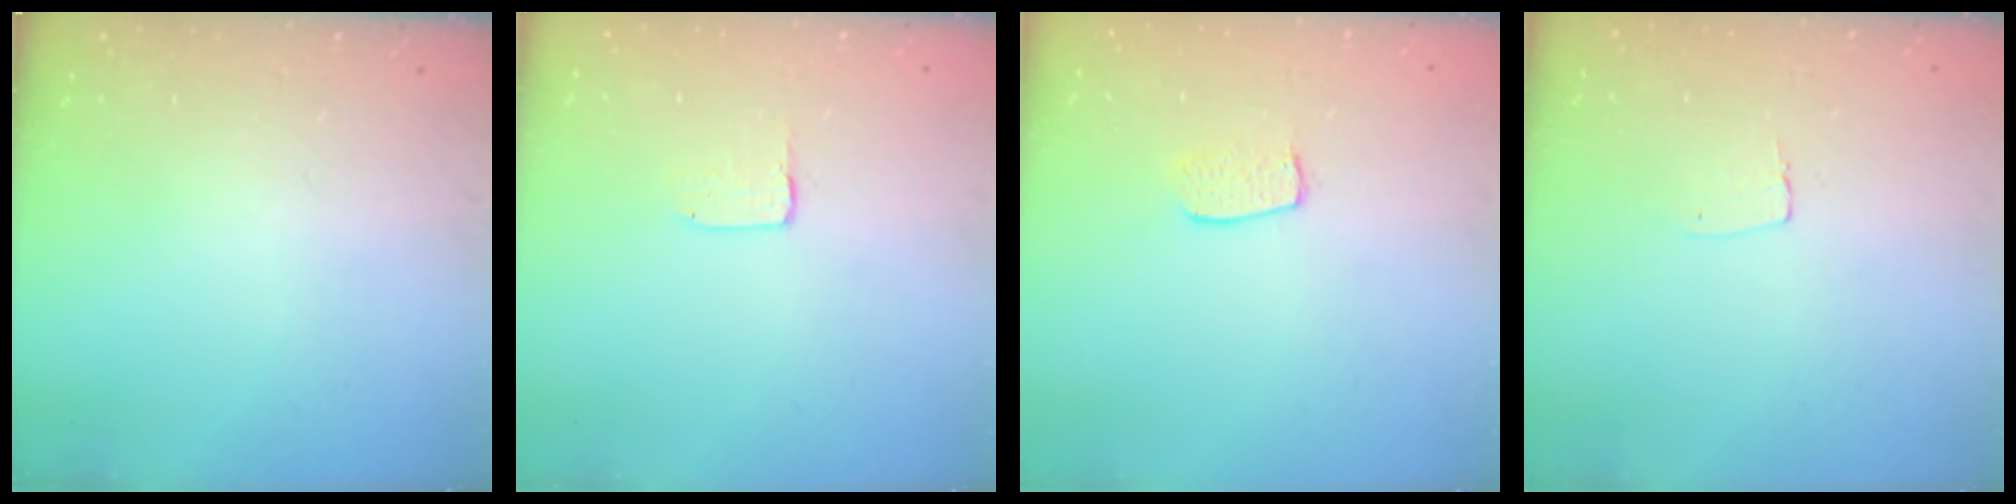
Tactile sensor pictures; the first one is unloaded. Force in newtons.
{"total": 2.0, "press": 2.0, "slide": 0.0}
{"total": 5.9, "press": 5.9, "slide": 0.3}
{"total": 3.8, "press": 3.8, "slide": 0.2}